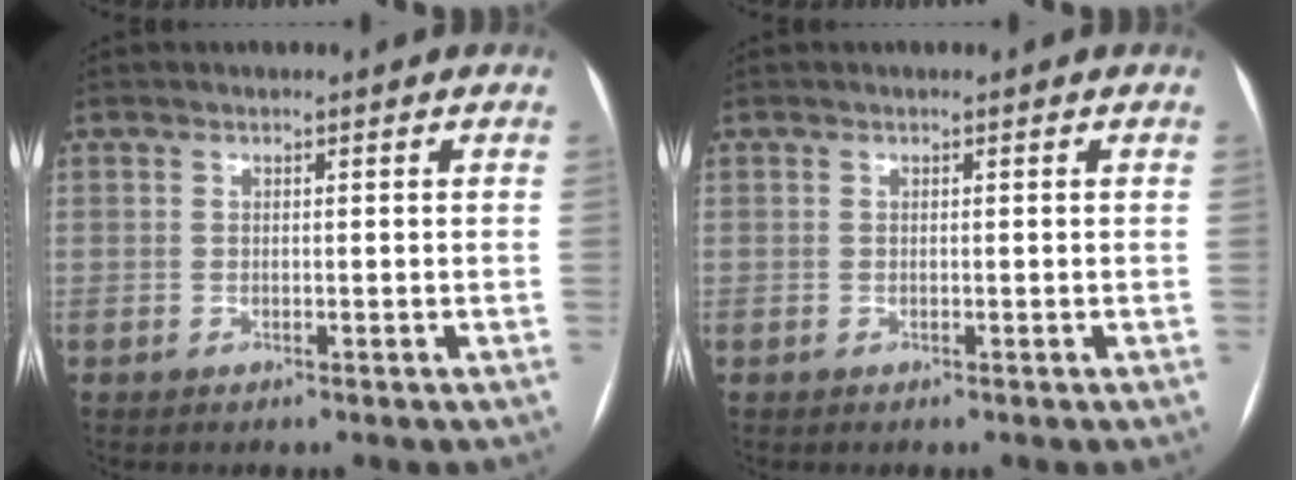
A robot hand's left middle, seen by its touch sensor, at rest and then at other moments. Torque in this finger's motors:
{"motor_torque": [-0.04, -0.06, 0.00, 0.00]}